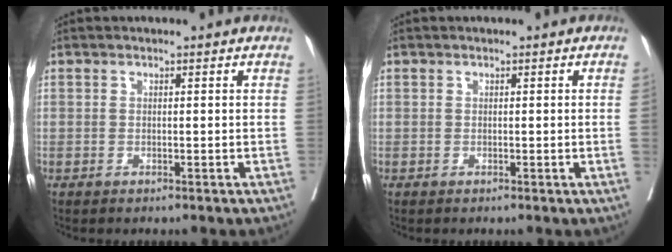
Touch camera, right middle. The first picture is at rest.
{"total": 1.1, "force": [-0.1, -0.4, 1.0], "torque": [-0.013, -0.001, 0.000]}